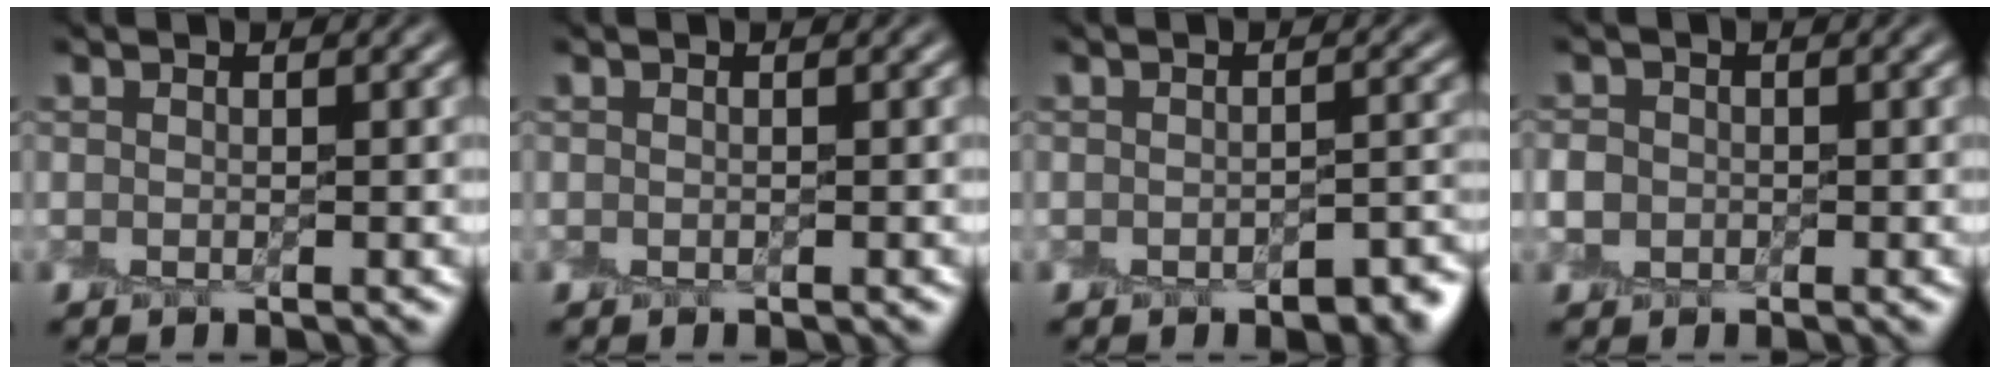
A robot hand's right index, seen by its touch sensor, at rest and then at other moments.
{"total": 0.0}
{"total": 3.4, "force": [-2.7, 1.2, 1.8], "torque": [-0.022, 0.000, -0.033]}
{"total": 1.8, "force": [-0.5, 1.7, 0.3], "torque": [-0.005, 0.001, -0.014]}